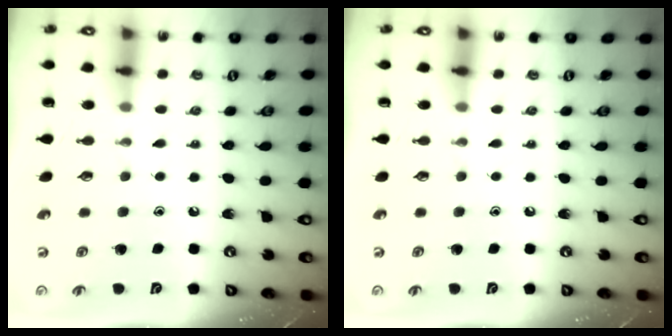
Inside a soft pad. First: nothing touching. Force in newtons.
{"total": 0.0}